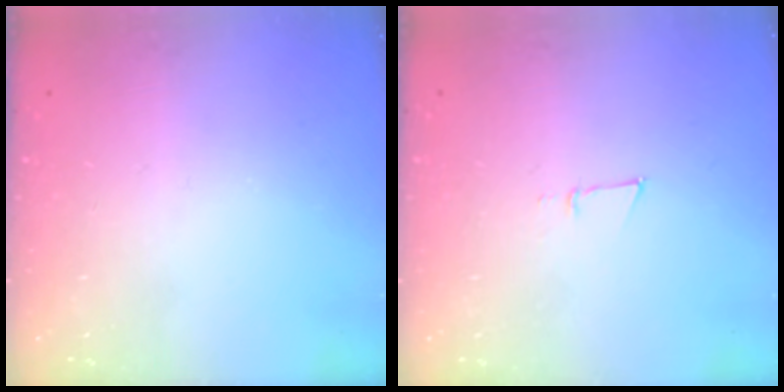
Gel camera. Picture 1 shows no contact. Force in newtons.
{"total": 3.8, "press": 3.7, "slide": 1.0}